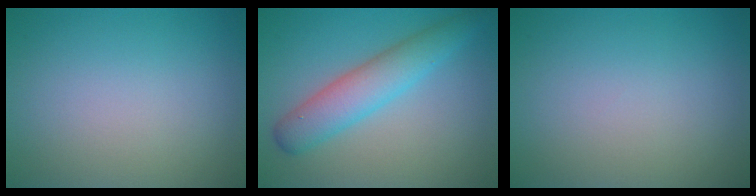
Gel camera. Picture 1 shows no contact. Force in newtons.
{"total": 4.7, "press": 4.7, "slide": 0.3}
{"total": 0.0}